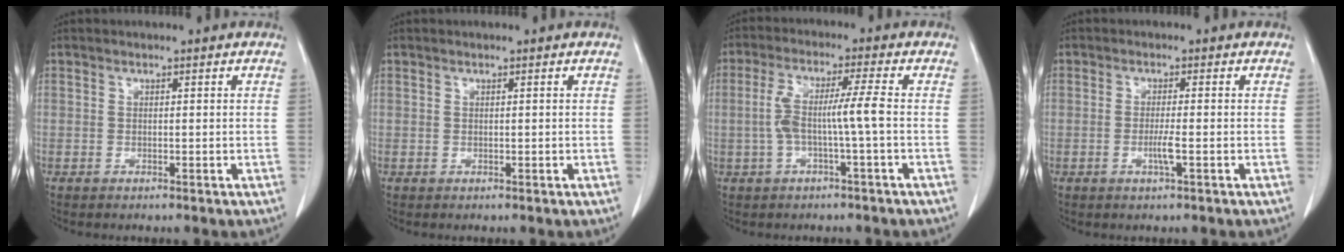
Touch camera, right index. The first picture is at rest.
{"total": 0.0}
{"total": 6.3, "force": [-0.9, -0.3, 6.2], "torque": [-0.129, 0.019, -0.015]}
{"total": 2.4, "force": [-0.8, -0.2, 2.3], "torque": [-0.048, -0.005, -0.016]}